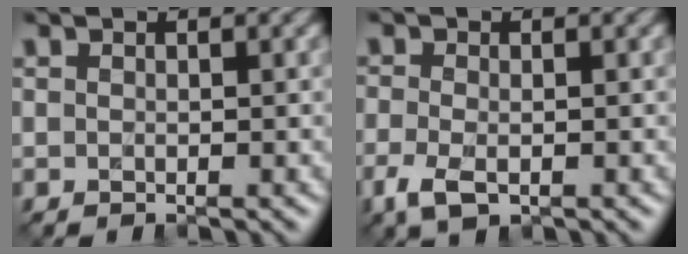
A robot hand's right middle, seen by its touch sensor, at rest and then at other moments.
{"total": 3.2, "force": [-1.9, 1.5, 2.1], "torque": [-0.054, -0.013, -0.035]}